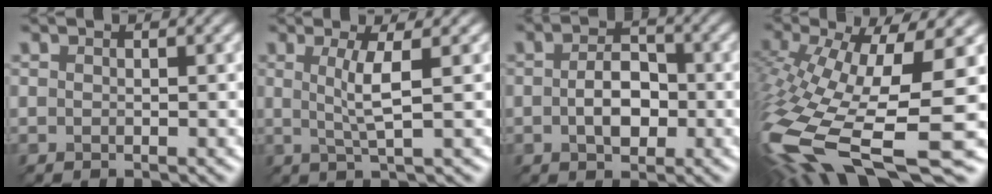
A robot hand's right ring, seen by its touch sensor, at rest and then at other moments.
{"total": 2.0, "force": [0.1, -0.7, 1.8], "torque": [-0.070, -0.001, 0.026]}
{"total": 2.0, "force": [-1.0, 0.8, 1.5], "torque": [-0.062, 0.003, 0.007]}
{"total": 14.6, "force": [-5.6, 4.1, 12.8], "torque": [-0.317, -0.022, -0.074]}